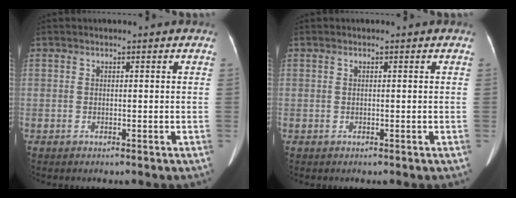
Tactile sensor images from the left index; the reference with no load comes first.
{"total": 0.0}